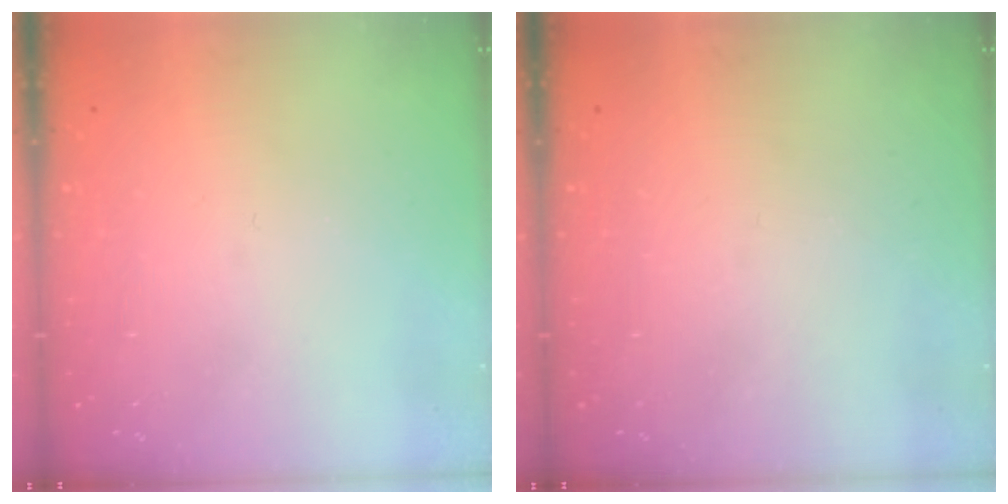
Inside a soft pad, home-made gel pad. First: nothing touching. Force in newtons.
{"total": 0.0}